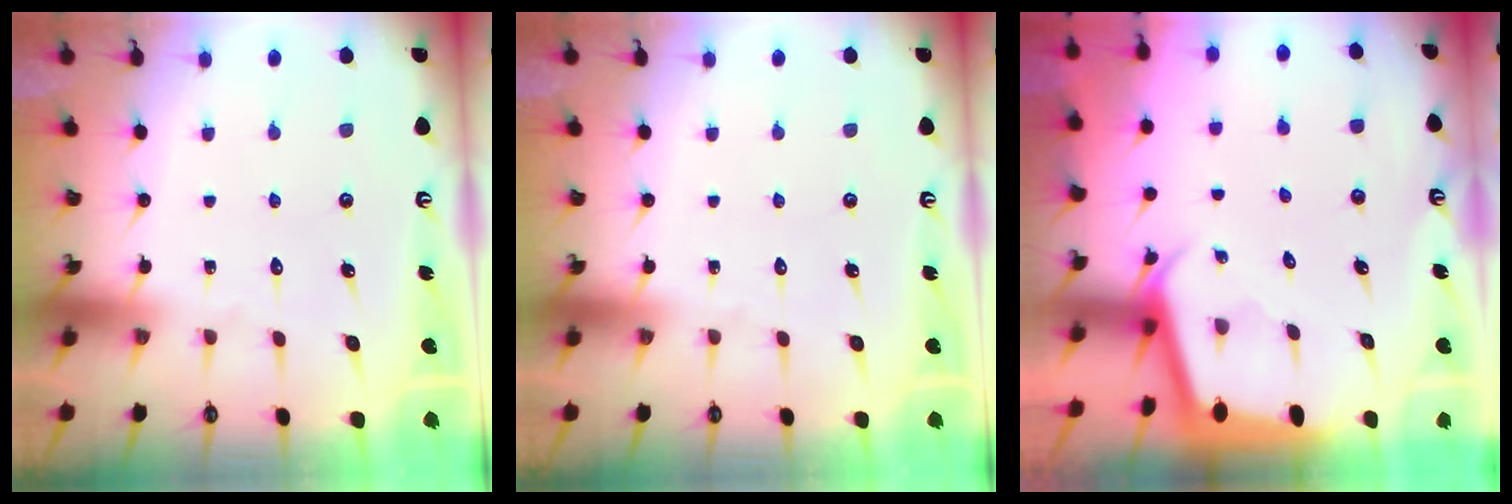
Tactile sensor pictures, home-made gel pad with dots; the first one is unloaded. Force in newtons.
{"total": 0.0}
{"total": 2.0, "press": 2.0, "slide": 0.1}